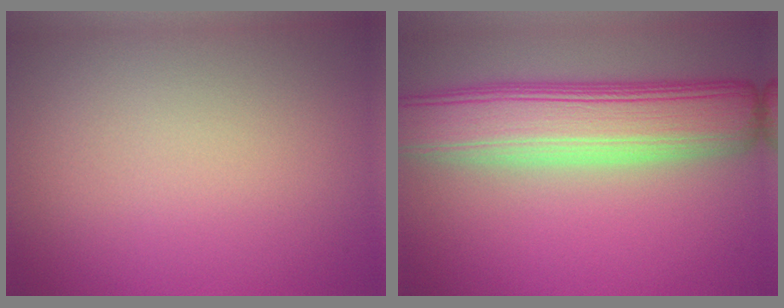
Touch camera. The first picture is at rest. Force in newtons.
{"total": 9.1, "press": 9.1, "slide": 0.6}